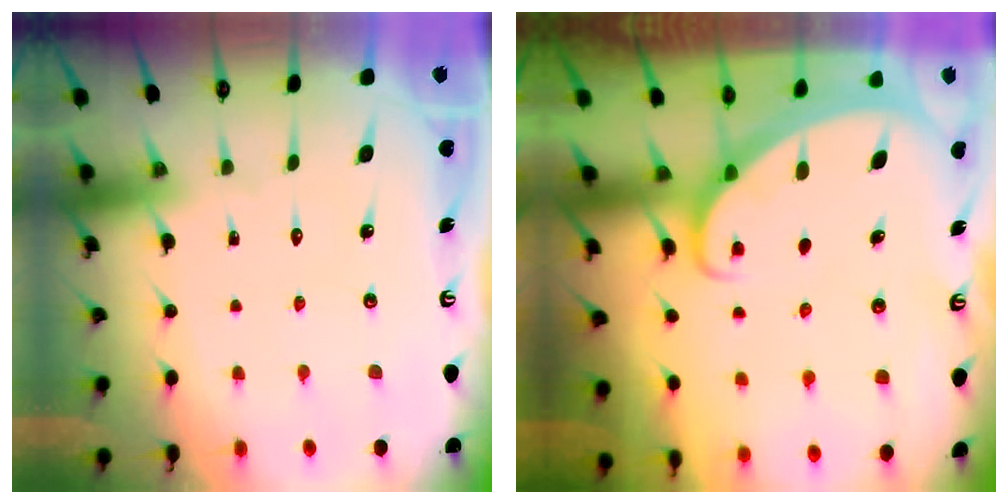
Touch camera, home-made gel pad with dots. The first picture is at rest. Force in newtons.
{"total": 1.7, "press": 1.7, "slide": 0.2}